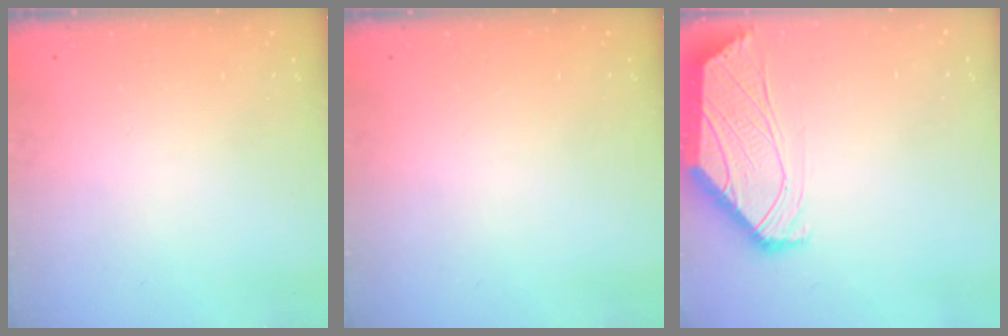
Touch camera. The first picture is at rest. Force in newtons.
{"total": 0.0}
{"total": 0.8, "press": 0.8, "slide": 0.1}